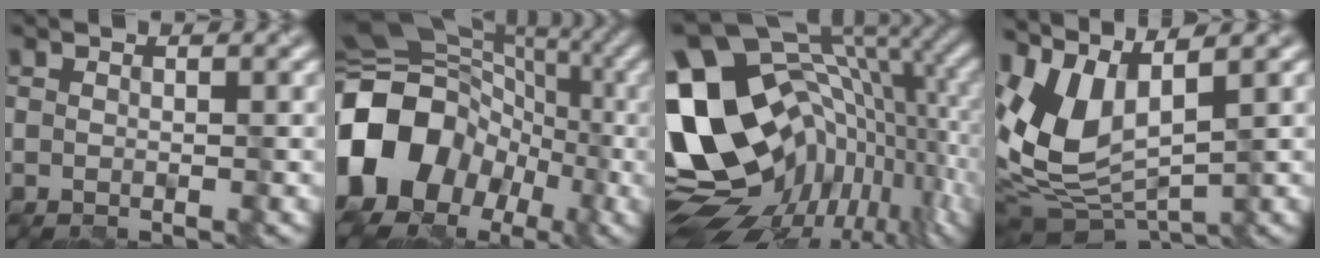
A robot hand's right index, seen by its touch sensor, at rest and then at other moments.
{"total": 14.9, "force": [-3.6, 12.0, 8.1], "torque": [-0.169, 0.009, -0.086]}
{"total": 19.2, "force": [-2.2, 12.2, 14.8], "torque": [-0.247, -0.005, -0.029]}
{"total": 8.1, "force": [2.1, 4.2, 6.7], "torque": [-0.154, -0.014, 0.047]}